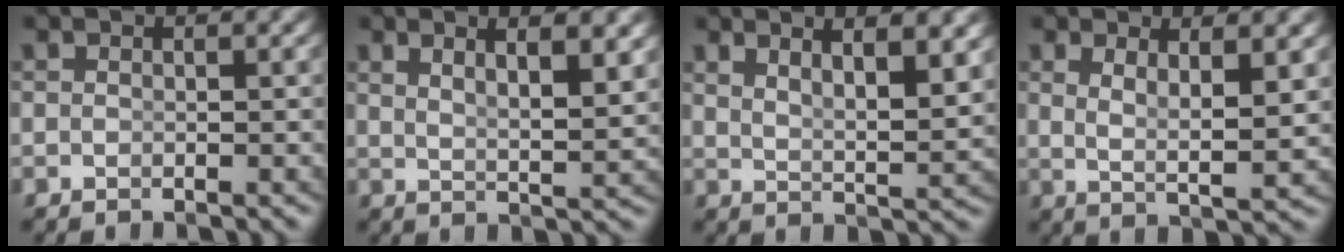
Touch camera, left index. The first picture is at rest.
{"total": 4.6, "force": [2.7, 0.8, 3.7], "torque": [-0.052, -0.006, 0.052]}
{"total": 5.7, "force": [3.4, 1.5, 4.2], "torque": [-0.057, -0.004, 0.060]}
{"total": 3.9, "force": [1.5, 0.8, 3.5], "torque": [-0.064, -0.016, 0.034]}